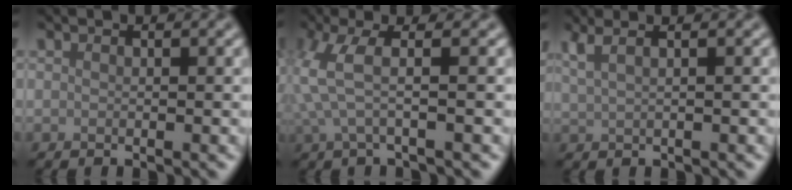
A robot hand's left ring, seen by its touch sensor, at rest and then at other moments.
{"total": 3.0, "force": [0.5, 0.4, 2.9], "torque": [-0.070, -0.001, 0.009]}
{"total": 4.1, "force": [2.6, 1.8, 2.6], "torque": [-0.037, 0.025, 0.026]}